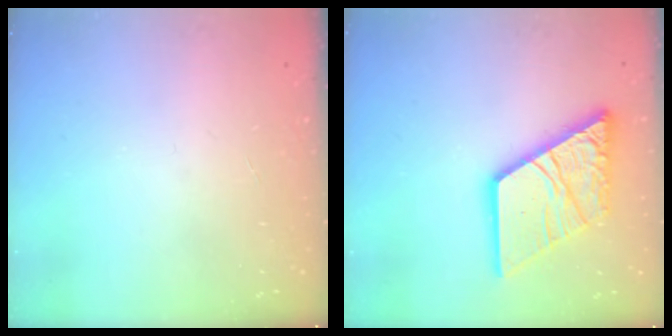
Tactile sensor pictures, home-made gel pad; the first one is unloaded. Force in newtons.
{"total": 18.0, "press": 17.9, "slide": 2.1}